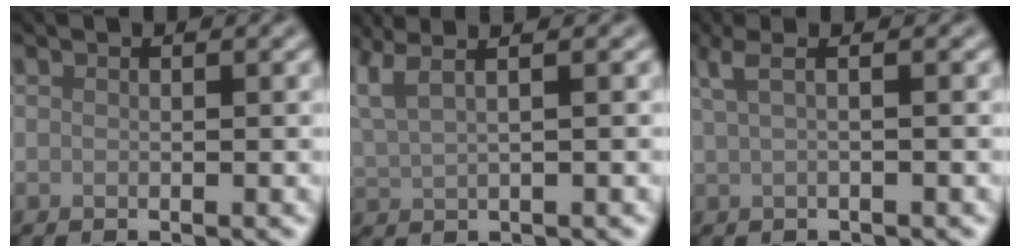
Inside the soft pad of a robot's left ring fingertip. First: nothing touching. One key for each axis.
{"total": 5.0, "fx": 3.2, "fy": 1.9, "fz": 3.4, "tx": -0.062, "ty": 0.037, "tz": 0.037}
{"total": 2.5, "fx": 1.0, "fy": 0.7, "fz": 2.2, "tx": -0.039, "ty": 0.003, "tz": 0.012}